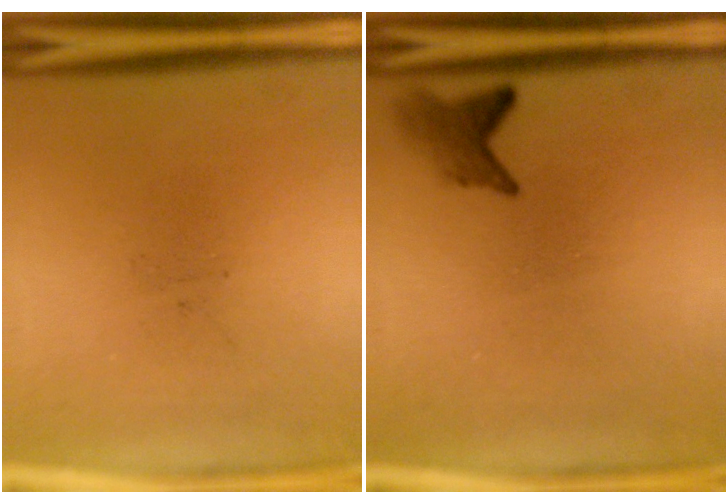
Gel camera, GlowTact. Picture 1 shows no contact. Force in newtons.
{"total": 2.4}